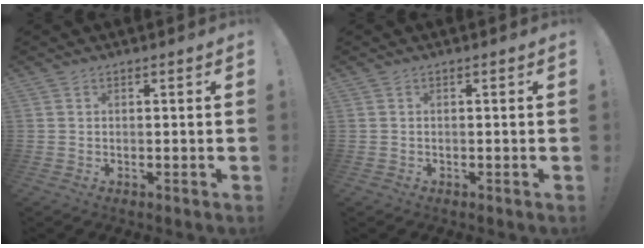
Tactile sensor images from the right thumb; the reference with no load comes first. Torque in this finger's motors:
{"motor_torque": [-0.04, 0.15, -0.26, -0.03, -0.03]}